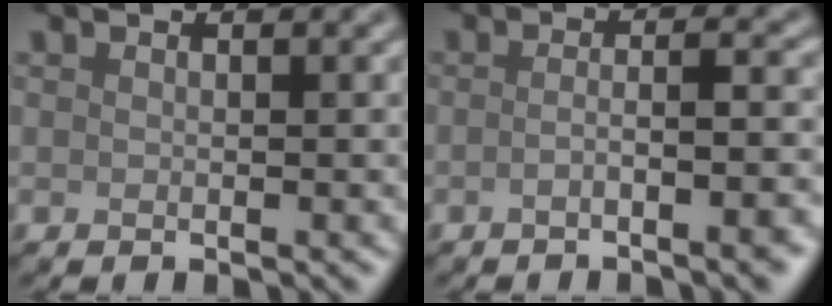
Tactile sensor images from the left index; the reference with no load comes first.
{"total": 4.7, "force": [-1.6, 1.2, 4.3], "torque": [-0.048, 0.002, -0.029]}